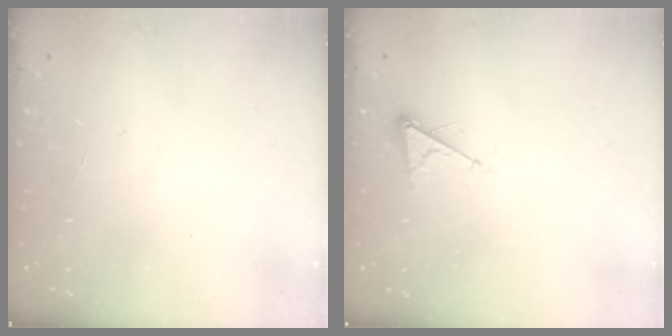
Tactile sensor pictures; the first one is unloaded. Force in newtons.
{"total": 3.6, "press": 3.6, "slide": 0.4}